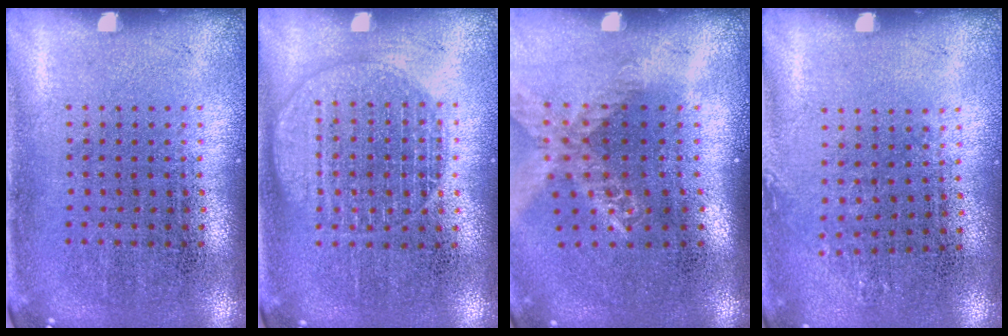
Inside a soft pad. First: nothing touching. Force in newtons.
{"total": 1.3, "press": 1.3, "slide": 0.2}
{"total": 1.6, "press": 1.4, "slide": 0.8}
{"total": 0.7, "press": 0.6, "slide": 0.3}